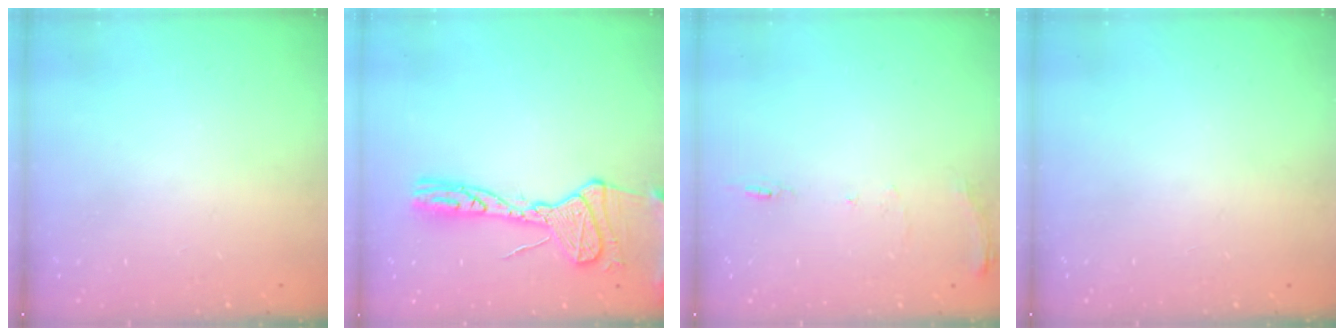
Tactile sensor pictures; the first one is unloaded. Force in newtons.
{"total": 16.8, "press": 16.7, "slide": 1.7}
{"total": 7.4, "press": 7.4, "slide": 0.8}
{"total": 0.0}